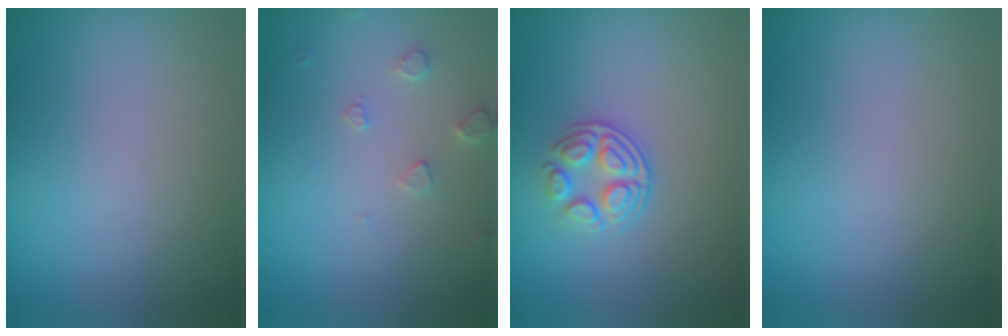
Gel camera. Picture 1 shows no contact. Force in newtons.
{"total": 1.5, "press": 1.5, "slide": 0.3}
{"total": 3.1, "press": 2.6, "slide": 1.7}
{"total": 0.0}